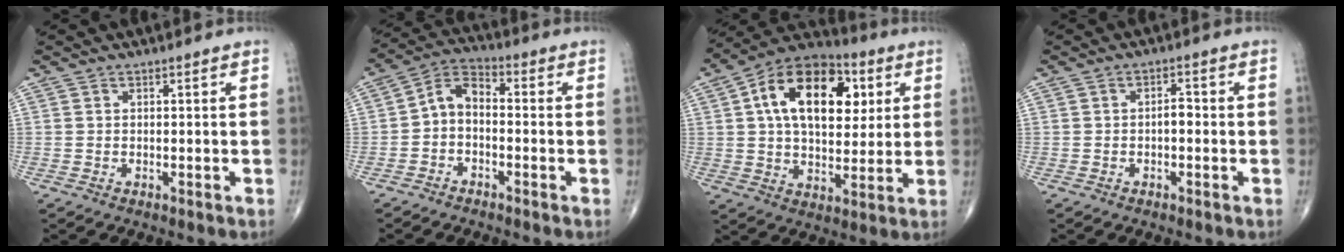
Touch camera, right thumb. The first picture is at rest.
{"total": 6.3, "force": [-1.2, 3.9, 4.7], "torque": [-0.077, 0.032, -0.038]}
{"total": 20.5, "force": [5.6, 12.3, 15.4], "torque": [-0.218, 0.006, 0.083]}
{"total": 2.0, "force": [-0.5, 1.1, 1.6], "torque": [-0.019, 0.009, -0.010]}